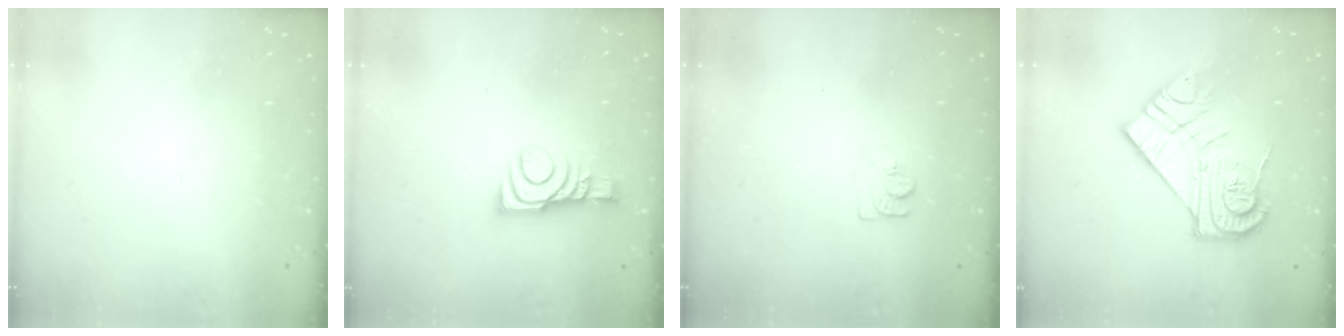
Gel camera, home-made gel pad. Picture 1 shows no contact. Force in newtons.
{"total": 9.1, "press": 9.1, "slide": 0.4}
{"total": 6.2, "press": 6.1, "slide": 0.6}
{"total": 15.9, "press": 15.9, "slide": 1.0}